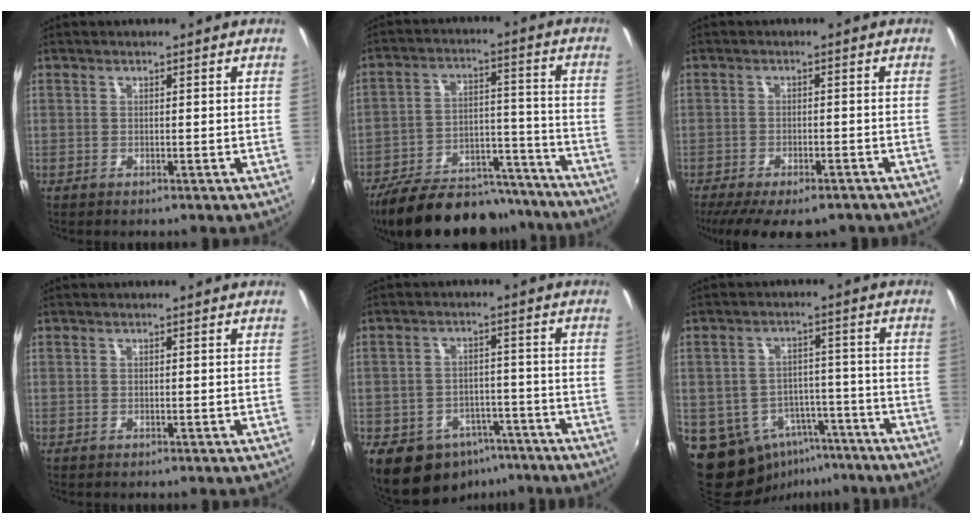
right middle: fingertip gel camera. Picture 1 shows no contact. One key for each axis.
{"total": 22.6, "fx": -19.2, "fy": 8.2, "fz": 8.7, "tx": -0.169, "ty": 0.023, "tz": -0.259}
{"total": 11.9, "fx": -9.1, "fy": 3.9, "fz": 6.7, "tx": -0.136, "ty": -0.042, "tz": -0.134}
{"total": 0.0}
{"total": 11.2, "fx": -7.0, "fy": 7.7, "fz": 4.2, "tx": -0.099, "ty": 0.011, "tz": -0.081}
{"total": 9.8, "fx": -5.7, "fy": 7.2, "fz": 3.5, "tx": -0.069, "ty": 0.017, "tz": -0.056}